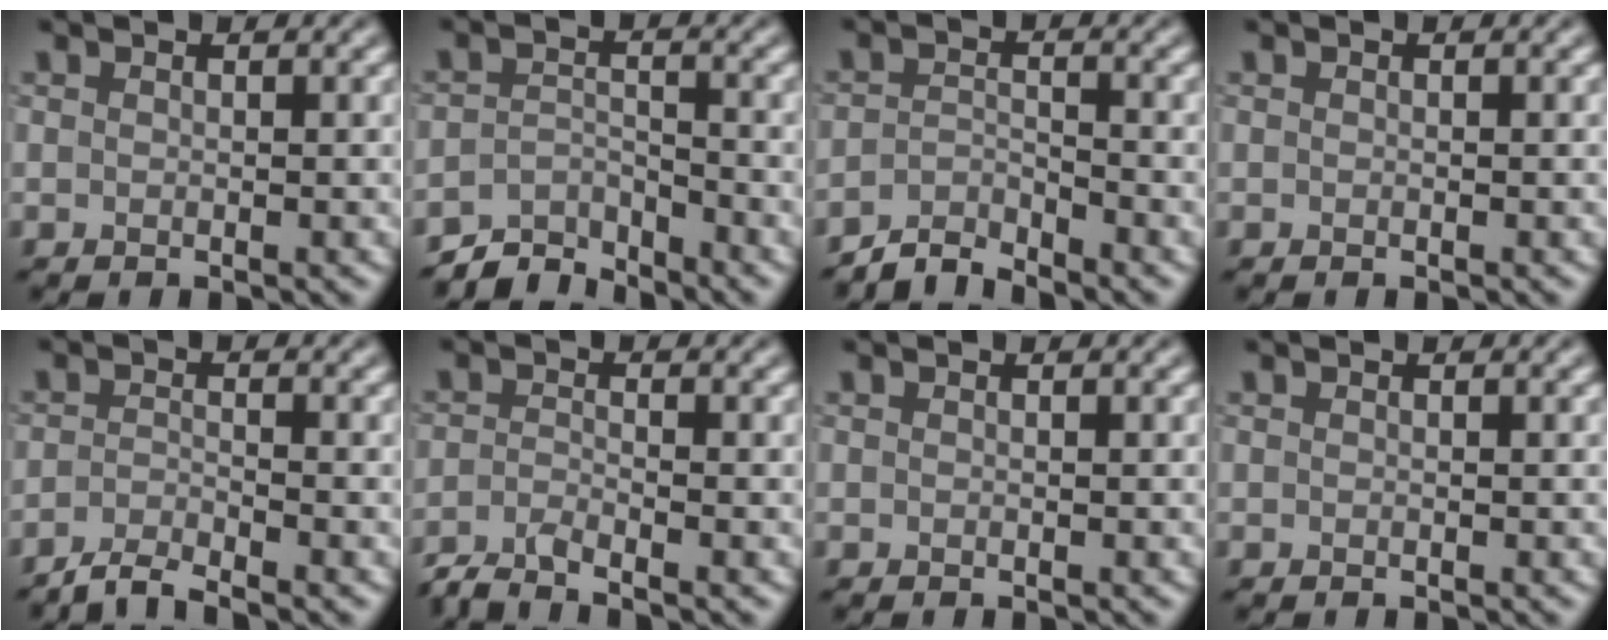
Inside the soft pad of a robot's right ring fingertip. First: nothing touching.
{"total": 3.7, "force": [-3.6, 0.7, 0.4], "torque": [-0.004, 0.007, -0.072]}
{"total": 2.7, "force": [-2.6, 0.1, 0.3], "torque": [-0.010, 0.006, -0.059]}
{"total": 0.0}
{"total": 2.4, "force": [-2.2, 0.1, 0.9], "torque": [-0.018, 0.003, -0.051]}
{"total": 2.5, "force": [-2.2, 0.2, 1.1], "torque": [-0.030, -0.005, -0.057]}
{"total": 0.0}
{"total": 0.0}